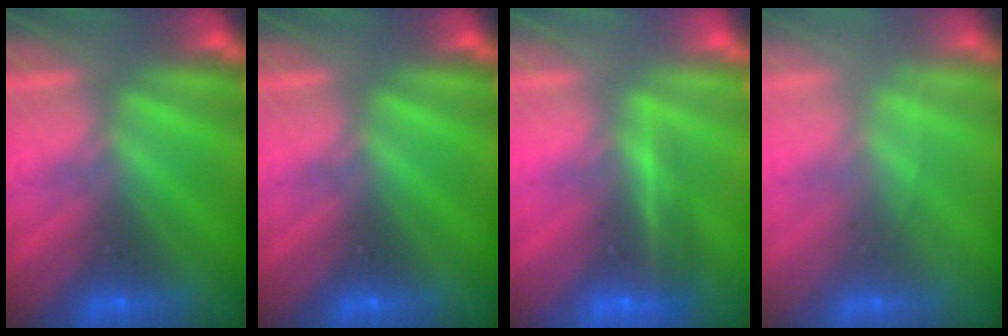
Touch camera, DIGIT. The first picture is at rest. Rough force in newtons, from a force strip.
{"total": 0.0}
{"total": 1.6}
{"total": 2.6}